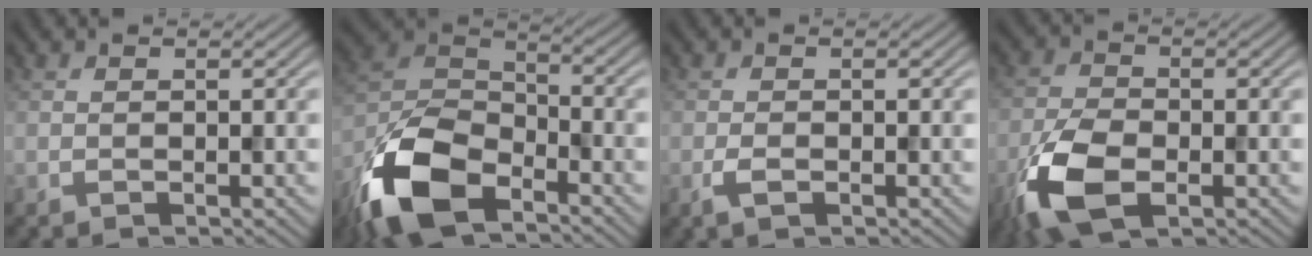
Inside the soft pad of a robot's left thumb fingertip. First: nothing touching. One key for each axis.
{"total": 13.5, "fx": -8.4, "fy": 6.3, "fz": 8.4, "tx": -0.191, "ty": -0.016, "tz": -0.178}
{"total": 1.7, "fx": -0.8, "fy": 0.8, "fz": 1.3, "tx": -0.030, "ty": -0.002, "tz": -0.015}
{"total": 8.7, "fx": -4.0, "fy": 4.4, "fz": 6.4, "tx": -0.148, "ty": -0.015, "tz": -0.087}